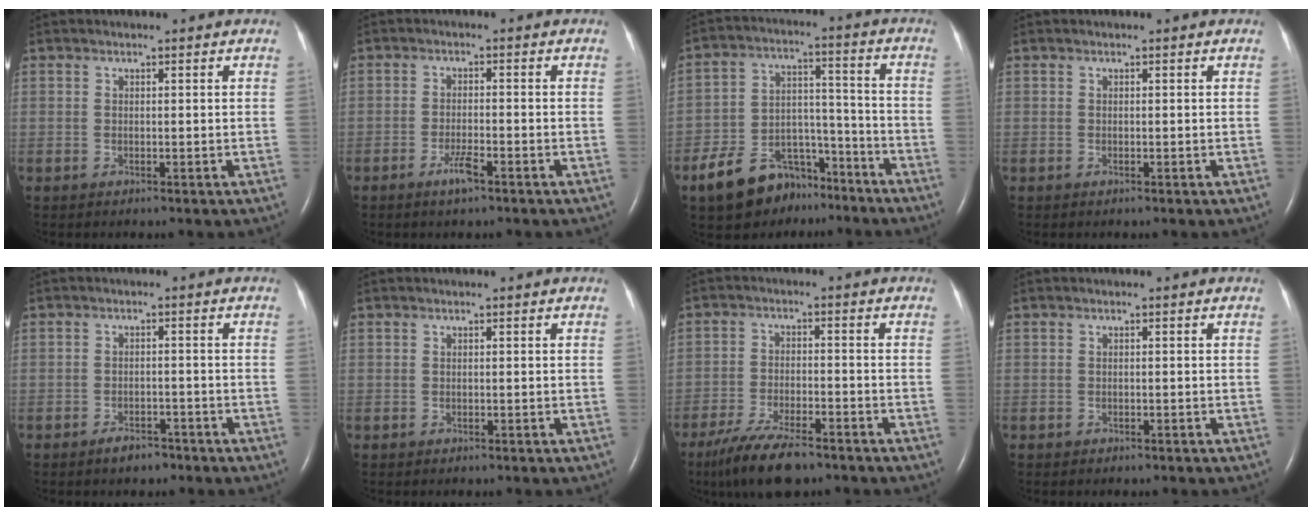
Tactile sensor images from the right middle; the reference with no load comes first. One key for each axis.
{"total": 3.0, "fx": -2.0, "fy": 0.4, "fz": 2.3, "tx": -0.046, "ty": -0.002, "tz": -0.037}
{"total": 12.8, "fx": -9.2, "fy": 6.7, "fz": 5.7, "tx": -0.102, "ty": 0.021, "tz": -0.154}
{"total": 0.0}
{"total": 2.8, "fx": -2.2, "fy": 1.3, "fz": 1.2, "tx": -0.024, "ty": 0.002, "tz": -0.031}
{"total": 0.0}
{"total": 9.8, "fx": -7.5, "fy": 2.4, "fz": 5.9, "tx": -0.112, "ty": -0.021, "tz": -0.129}
{"total": 0.6, "fx": -0.5, "fy": 0.3, "fz": 0.2, "tx": -0.010, "ty": 0.001, "tz": -0.005}